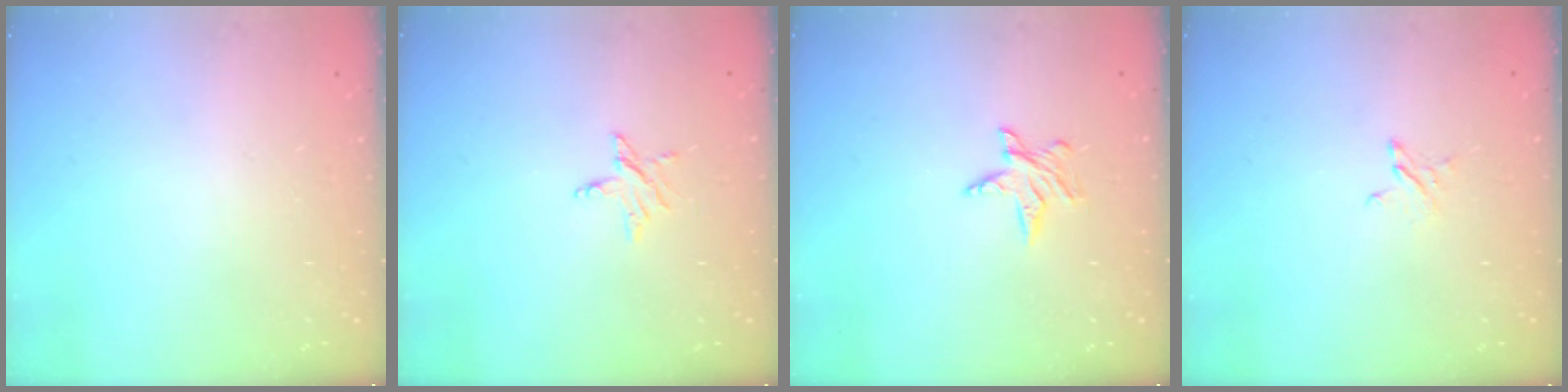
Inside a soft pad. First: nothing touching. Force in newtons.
{"total": 3.4, "press": 3.4, "slide": 0.2}
{"total": 4.3, "press": 4.3, "slide": 0.4}
{"total": 2.7, "press": 2.7, "slide": 0.3}